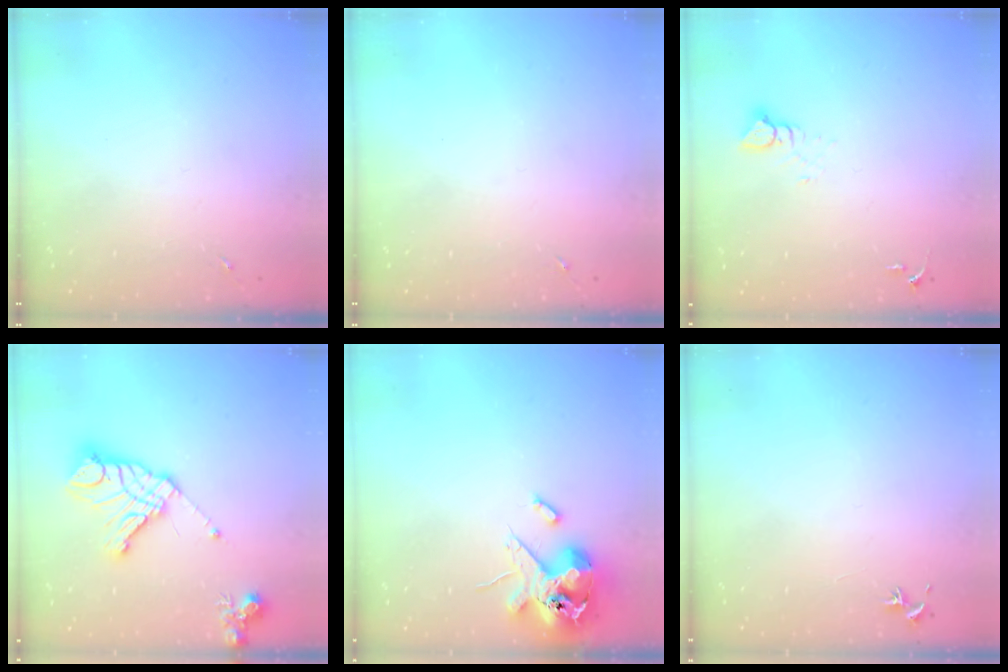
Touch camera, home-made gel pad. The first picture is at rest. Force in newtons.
{"total": 0.0}
{"total": 3.6, "press": 3.6, "slide": 0.2}
{"total": 17.2, "press": 17.0, "slide": 2.4}
{"total": 14.2, "press": 14.0, "slide": 2.4}
{"total": 0.8, "press": 0.7, "slide": 0.3}